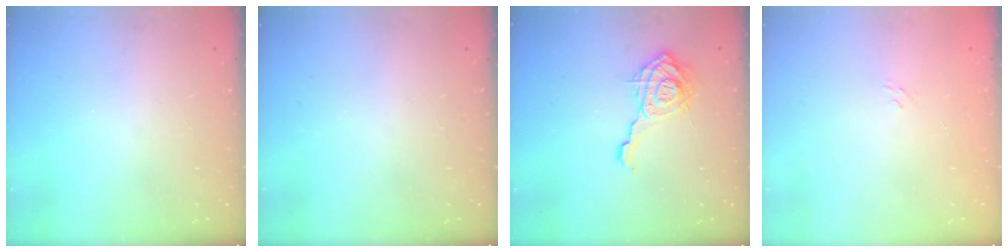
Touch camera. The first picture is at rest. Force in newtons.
{"total": 0.0}
{"total": 14.2, "press": 14.1, "slide": 1.8}
{"total": 2.9, "press": 2.6, "slide": 1.1}